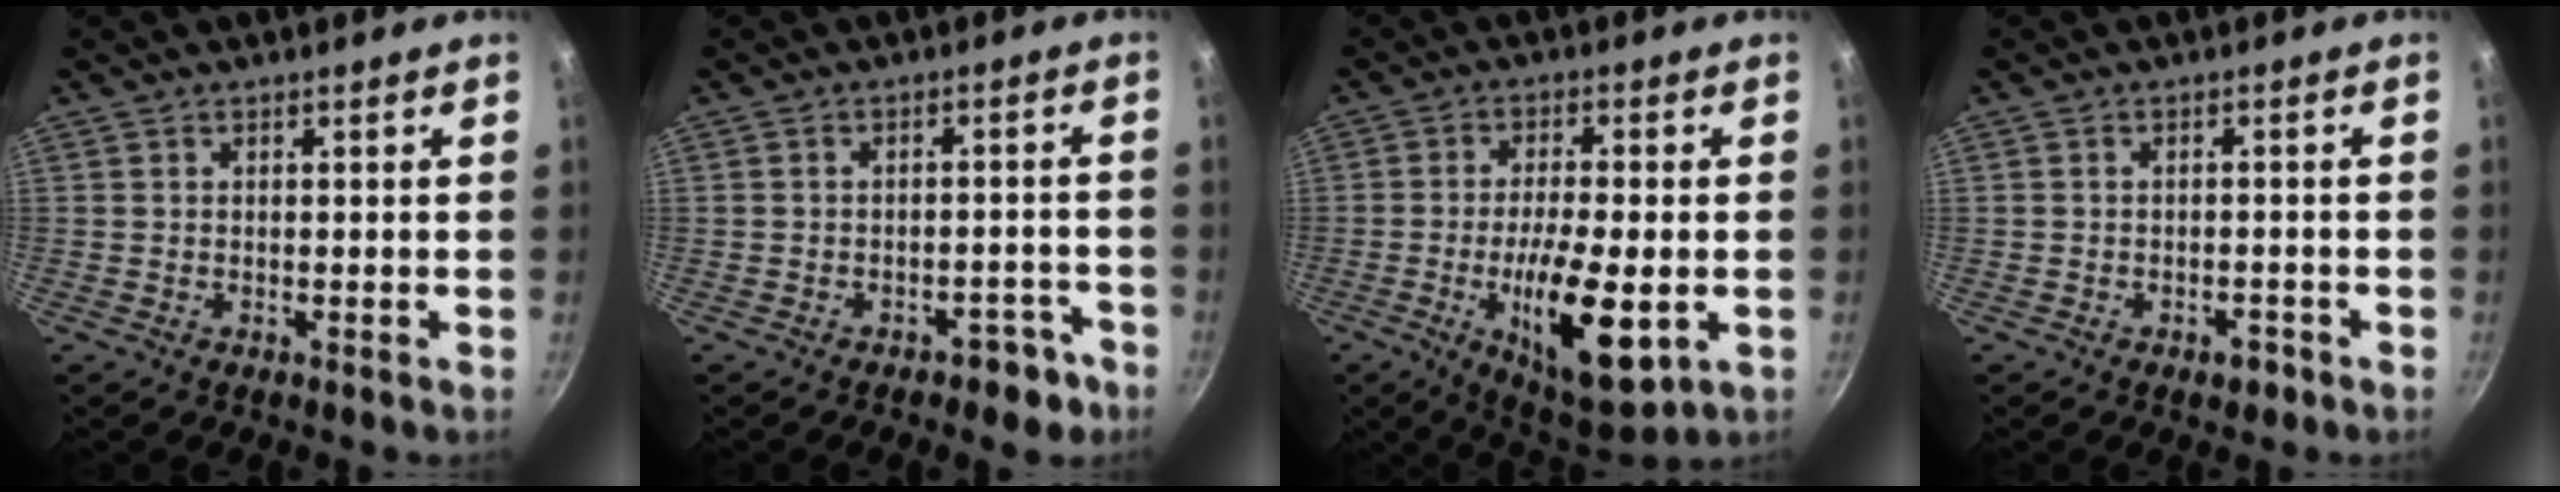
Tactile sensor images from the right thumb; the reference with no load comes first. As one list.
[{"total": 5.0, "force": [-3.2, 2.7, 2.7], "torque": [-0.009, 0.039, -0.024]}, {"total": 15.3, "force": [-3.8, 5.1, 13.9], "torque": [-0.229, 0.005, -0.056]}, {"total": 2.6, "force": [-1.6, 1.4, 1.5], "torque": [-0.015, 0.016, -0.016]}]